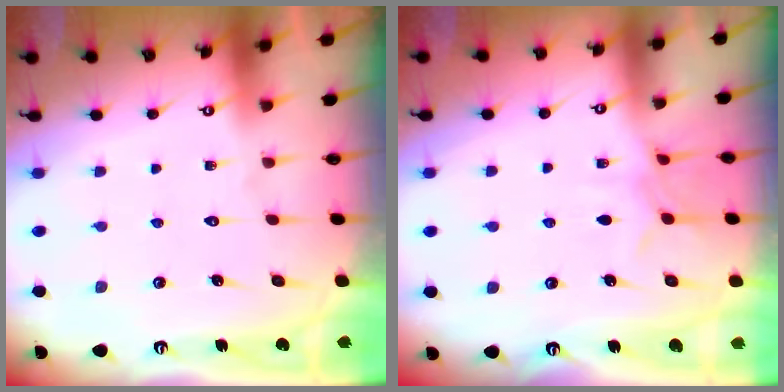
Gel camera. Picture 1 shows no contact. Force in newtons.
{"total": 6.7, "press": 6.7, "slide": 0.8}